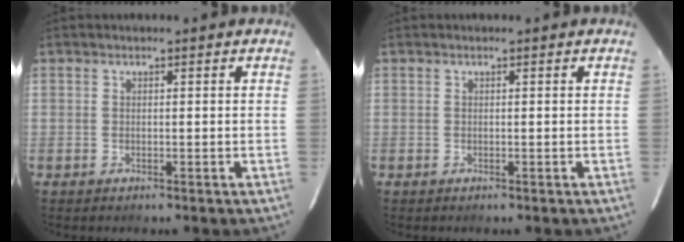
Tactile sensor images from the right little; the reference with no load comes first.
{"total": 0.0}